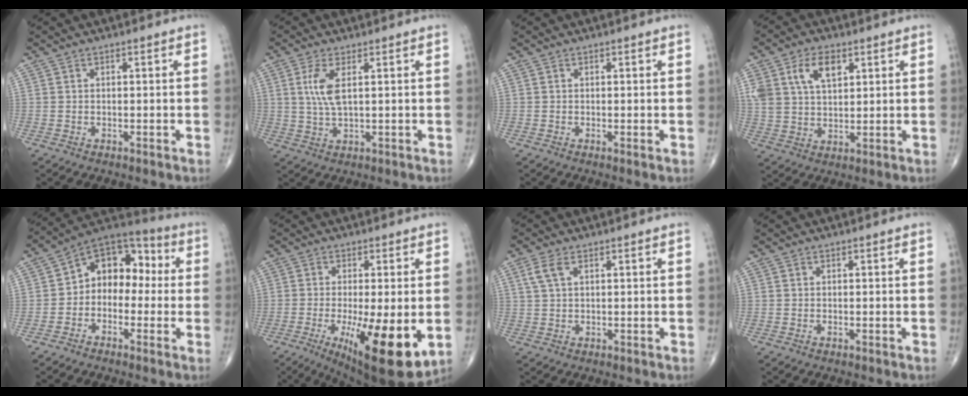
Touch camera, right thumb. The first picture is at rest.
{"total": 5.4, "force": [1.5, 1.9, 4.9], "torque": [-0.115, -0.006, 0.035]}
{"total": 0.5, "force": [0.0, 0.1, 0.5], "torque": [-0.015, -0.003, -0.002]}
{"total": 9.6, "force": [4.1, 5.7, 6.6], "torque": [-0.116, -0.008, 0.081]}
{"total": 11.8, "force": [-0.1, 8.5, 8.1], "torque": [-0.075, 0.048, -0.024]}
{"total": 16.2, "force": [-4.1, 4.3, 15.1], "torque": [-0.217, -0.029, -0.046]}
{"total": 3.2, "force": [1.3, 1.5, 2.5], "torque": [-0.064, 0.012, 0.032]}
{"total": 0.0}